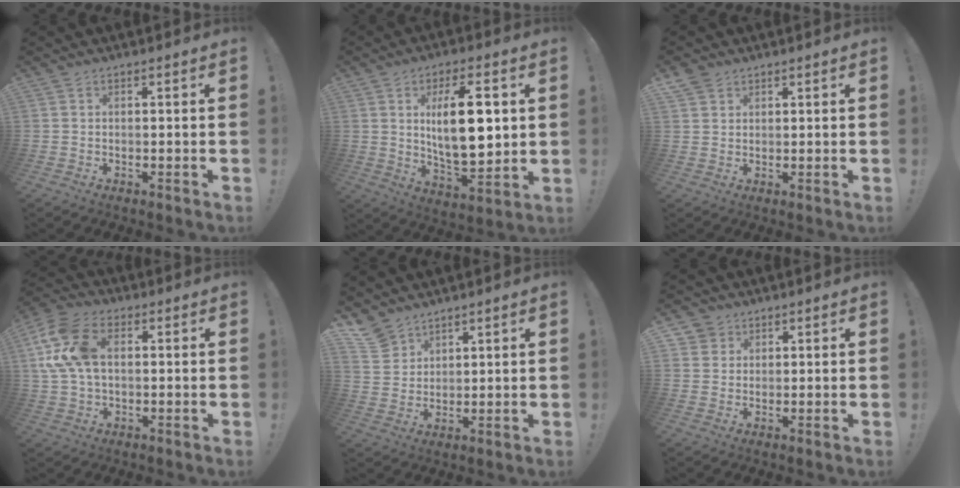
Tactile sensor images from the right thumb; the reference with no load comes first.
{"total": 17.5, "force": [3.4, 7.1, 15.7], "torque": [-0.255, -0.010, 0.042]}
{"total": 3.3, "force": [2.4, 2.2, 0.6], "torque": [-0.004, -0.013, 0.043]}
{"total": 14.1, "force": [2.5, 9.3, 10.4], "torque": [-0.212, 0.009, 0.051]}
{"total": 6.9, "force": [5.6, 3.8, 1.0], "torque": [-0.025, -0.044, 0.111]}
{"total": 3.5, "force": [1.7, 3.1, 0.2], "torque": [0.000, -0.008, 0.032]}